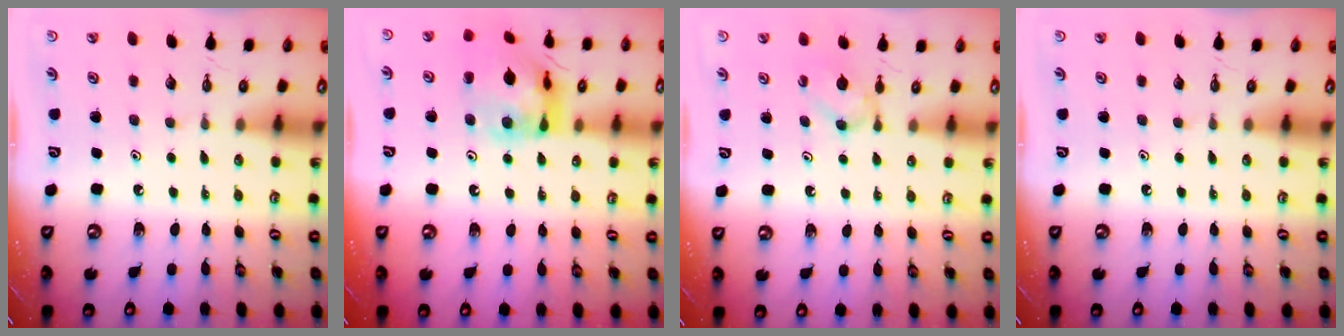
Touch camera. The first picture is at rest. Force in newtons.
{"total": 14.0, "press": 14.0, "slide": 1.3}
{"total": 3.0, "press": 2.9, "slide": 0.5}
{"total": 0.0}